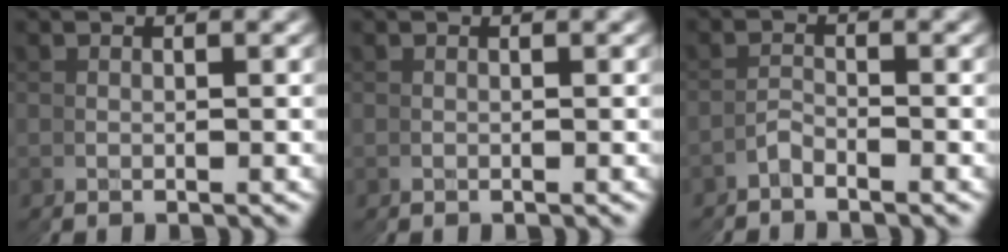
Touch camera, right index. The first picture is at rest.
{"total": 0.0}
{"total": 2.8, "force": [-2.0, -0.3, -2.0], "torque": [0.033, 0.001, -0.040]}